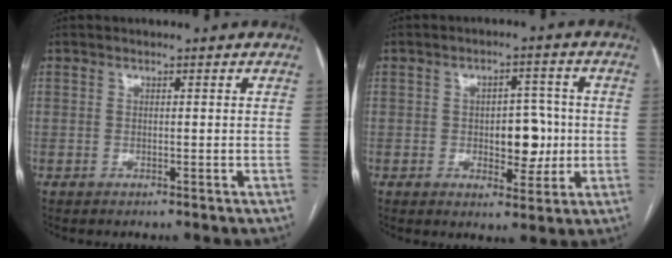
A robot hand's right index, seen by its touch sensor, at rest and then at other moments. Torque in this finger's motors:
{"motor_torque": [0.86, 0.04, 0.13, 0.07]}